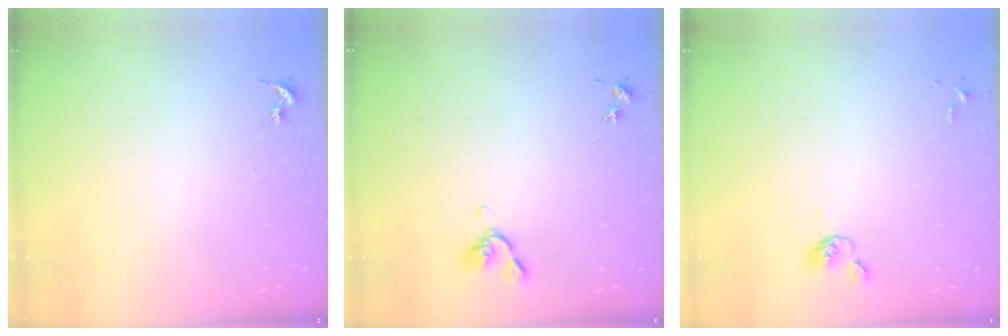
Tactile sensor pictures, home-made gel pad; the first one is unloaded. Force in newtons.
{"total": 5.6, "press": 5.5, "slide": 1.0}
{"total": 3.8, "press": 3.7, "slide": 0.8}